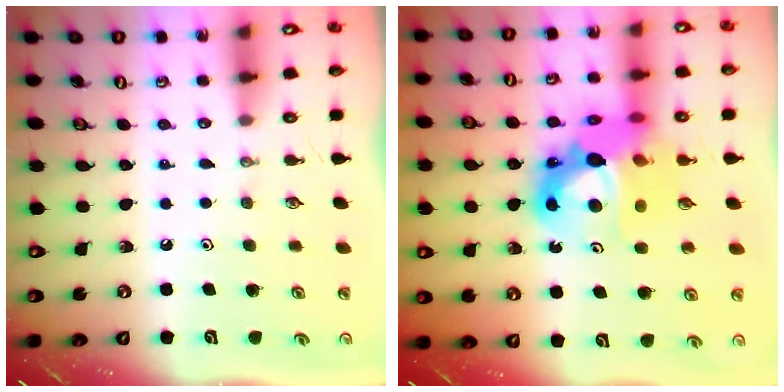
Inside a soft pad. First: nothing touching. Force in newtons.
{"total": 17.8, "press": 17.5, "slide": 3.1}